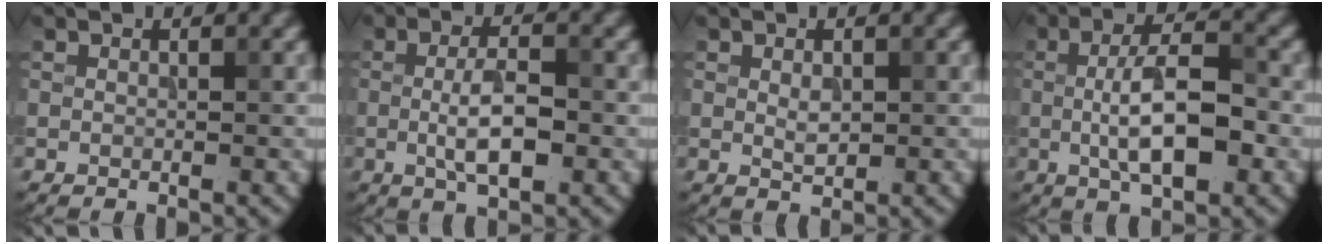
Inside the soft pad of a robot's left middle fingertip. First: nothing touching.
{"total": 4.4, "force": [-0.5, 1.4, 4.1], "torque": [-0.080, 0.000, -0.012]}
{"total": 1.4, "force": [0.2, 0.7, 1.1], "torque": [-0.022, -0.002, 0.007]}
{"total": 6.8, "force": [-0.6, 2.4, 6.3], "torque": [-0.113, 0.004, -0.013]}